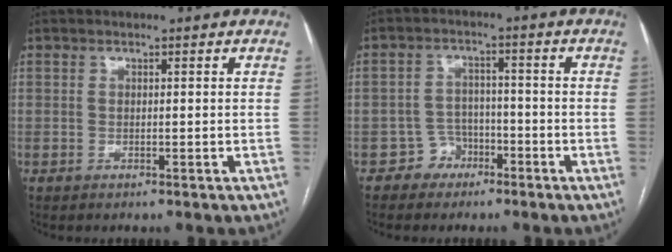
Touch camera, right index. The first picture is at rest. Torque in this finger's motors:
{"motor_torque": [-0.30, -0.03, -0.57, -0.21]}